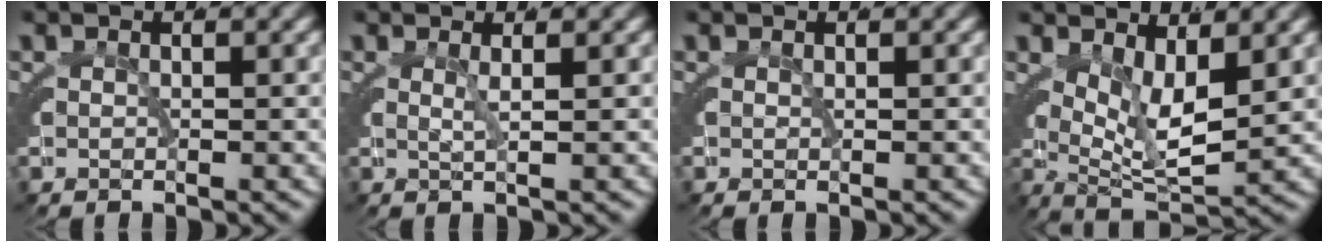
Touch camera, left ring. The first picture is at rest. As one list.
[{"total": 1.6, "force": [0.9, -0.7, 1.2], "torque": [-0.019, -0.005, 0.018]}, {"total": 0.0}, {"total": 5.8, "force": [2.1, 2.0, 5.0], "torque": [-0.076, -0.013, 0.041]}]